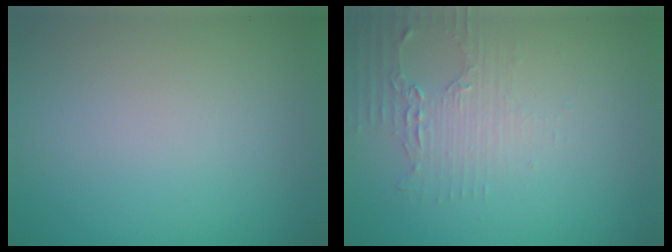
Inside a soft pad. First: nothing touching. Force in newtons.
{"total": 2.4, "press": 2.3, "slide": 0.9}